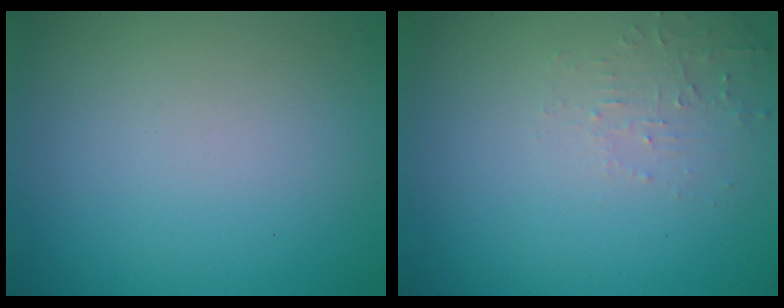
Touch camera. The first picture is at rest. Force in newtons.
{"total": 1.5, "press": 1.5, "slide": 0.3}